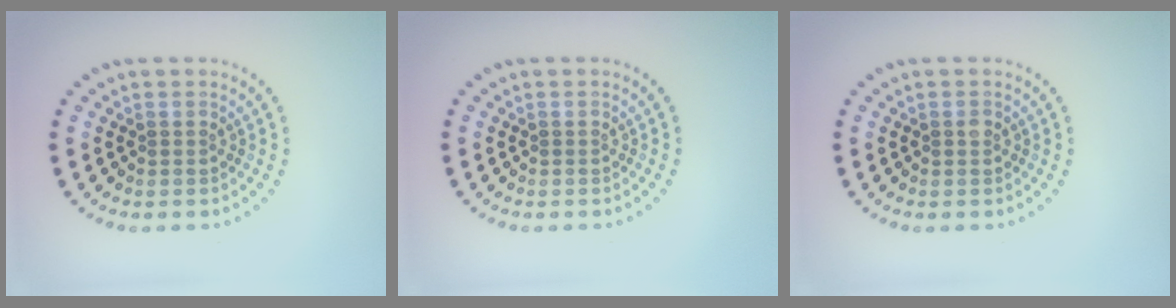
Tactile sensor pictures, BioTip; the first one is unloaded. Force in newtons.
{"total": 0.0}
{"total": 0.7, "press": 0.7, "slide": 0.1}